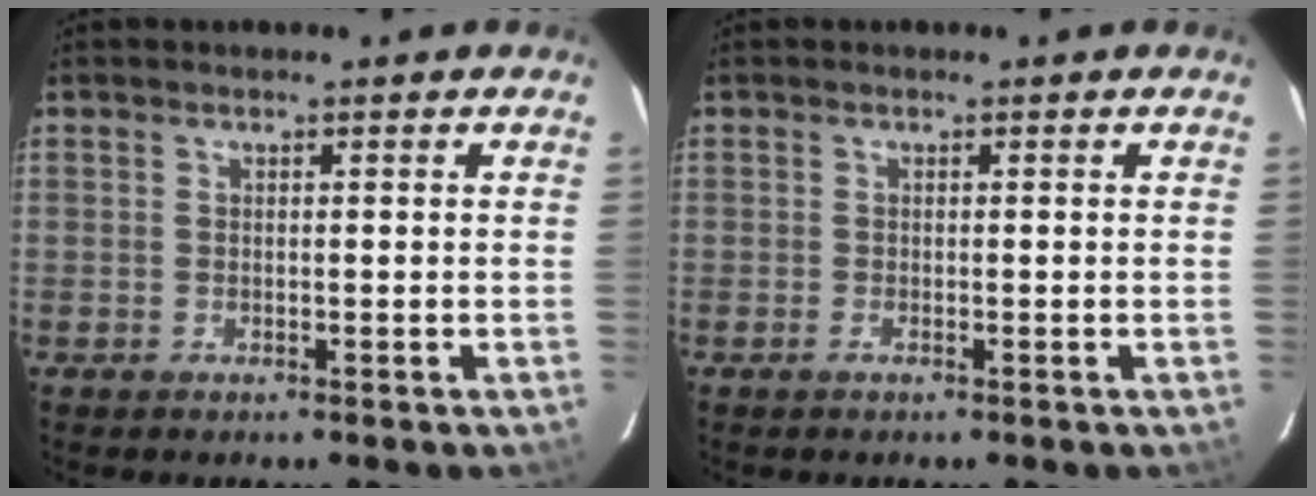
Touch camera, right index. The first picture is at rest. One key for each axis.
{"total": 0.5, "fx": -0.3, "fy": 0.0, "fz": 0.5, "tx": -0.010, "ty": 0.000, "tz": -0.007}